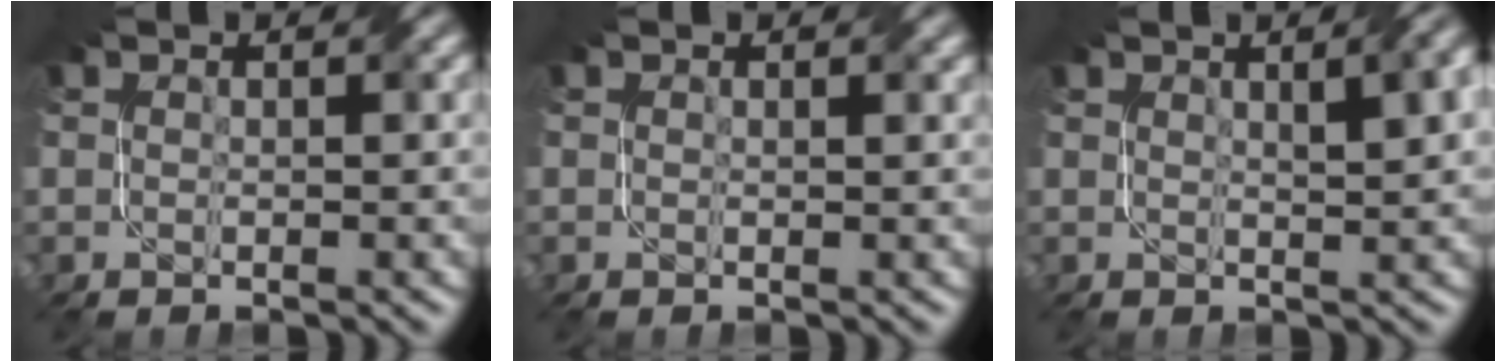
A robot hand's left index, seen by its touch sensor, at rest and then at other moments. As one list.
[{"total": 0.5, "force": [0.5, 0.1, 0.2], "torque": [-0.002, -0.001, 0.008]}, {"total": 5.1, "force": [2.2, 1.7, 4.3], "torque": [-0.036, 0.018, 0.024]}]